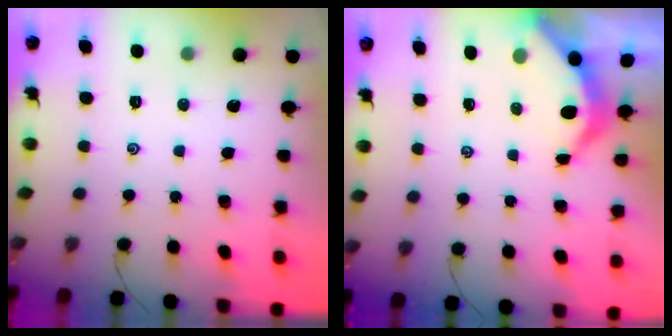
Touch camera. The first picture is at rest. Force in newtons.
{"total": 3.8, "press": 3.8, "slide": 0.5}